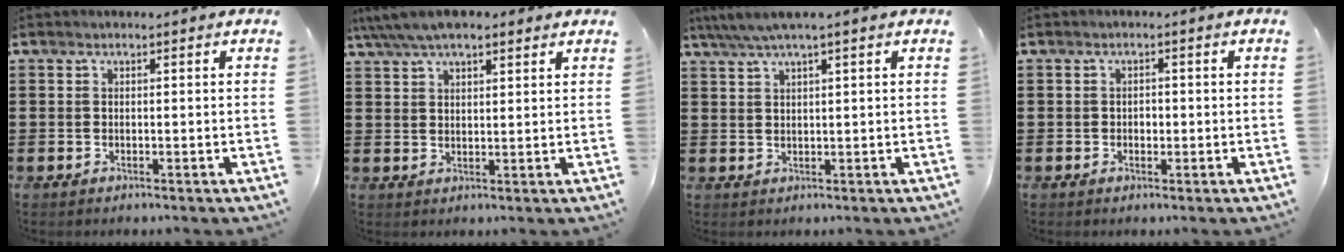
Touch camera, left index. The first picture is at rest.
{"total": 5.7, "force": [4.6, 1.6, 2.9], "torque": [-0.068, -0.001, 0.086]}
{"total": 2.8, "force": [1.9, 0.0, 2.1], "torque": [-0.044, 0.002, 0.033]}
{"total": 0.9, "force": [-0.1, 0.7, 0.4], "torque": [-0.009, 0.005, -0.004]}